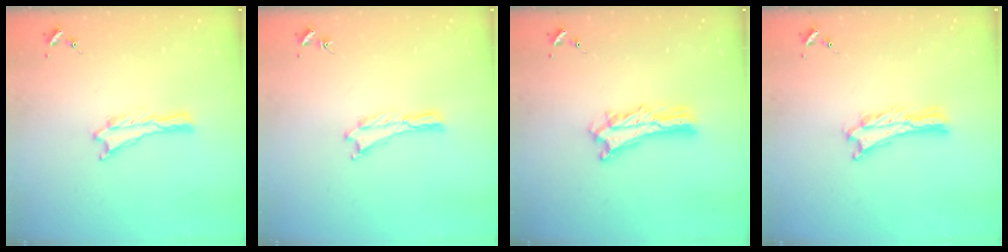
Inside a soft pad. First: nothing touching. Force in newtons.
{"total": 0.0}
{"total": 4.3, "press": 4.3, "slide": 0.4}
{"total": 1.3, "press": 1.3, "slide": 0.3}